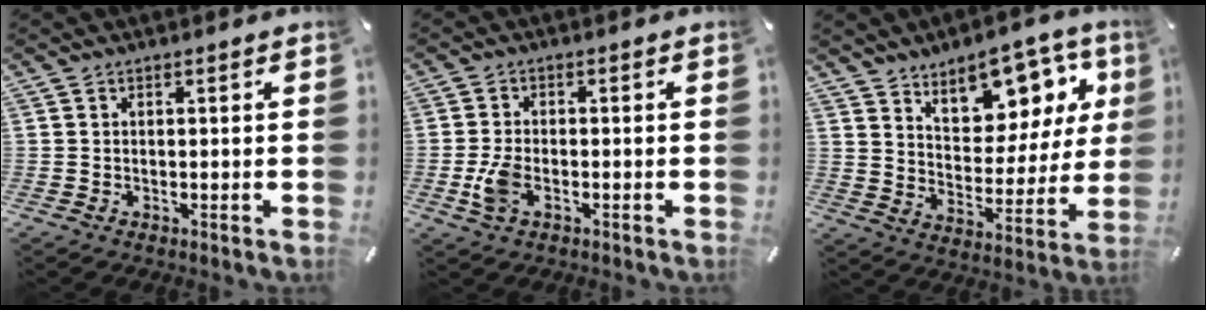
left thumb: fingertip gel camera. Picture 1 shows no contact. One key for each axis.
{"total": 5.5, "fx": -1.6, "fy": 3.2, "fz": 4.2, "tx": -0.094, "ty": 0.000, "tz": -0.031}
{"total": 13.3, "fx": 9.6, "fy": 7.6, "fz": 5.2, "tx": -0.064, "ty": -0.087, "tz": 0.168}